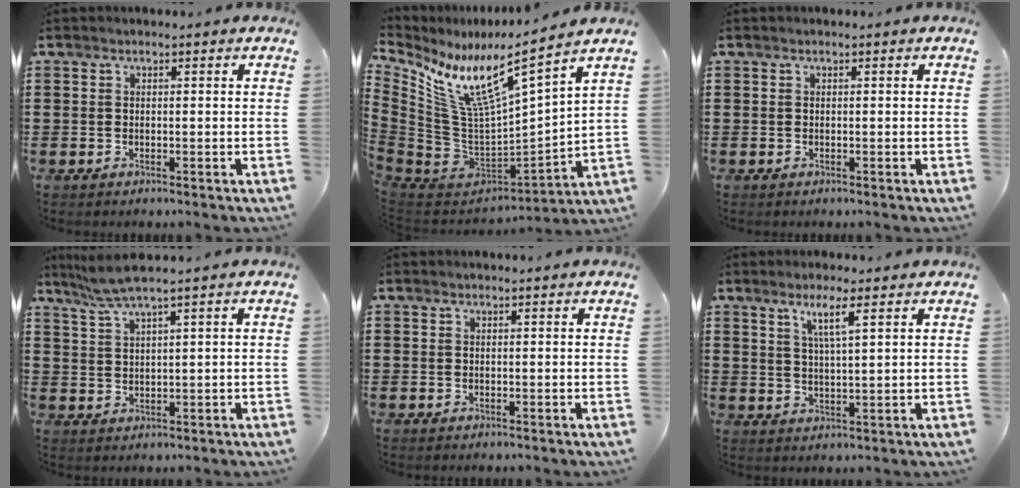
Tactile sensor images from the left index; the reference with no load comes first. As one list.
[{"total": 10.6, "force": [6.9, 1.5, 7.9], "torque": [-0.185, -0.062, 0.112]}, {"total": 0.0}, {"total": 4.0, "force": [3.0, 0.0, 2.7], "torque": [-0.060, -0.003, 0.054]}, {"total": 0.0}, {"total": 4.5, "force": [2.7, 0.3, 3.6], "torque": [-0.071, -0.003, 0.044]}]